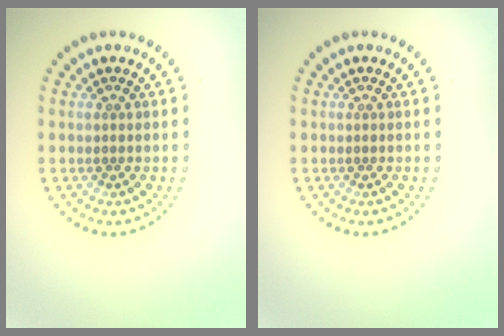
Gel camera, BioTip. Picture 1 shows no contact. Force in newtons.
{"total": 0.0}